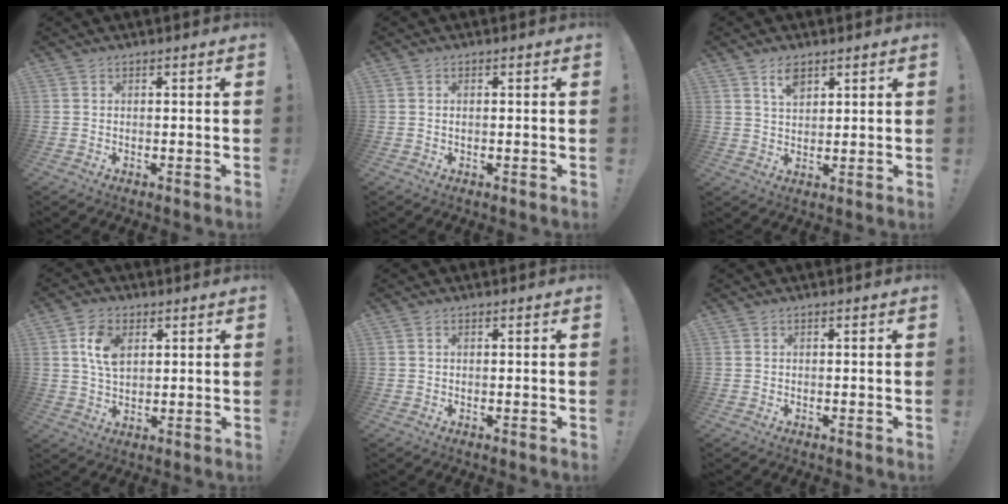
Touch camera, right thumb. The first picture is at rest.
{"total": 0.8, "force": [0.2, 0.4, 0.7], "torque": [-0.013, 0.003, 0.003]}
{"total": 4.8, "force": [2.9, 2.5, 2.9], "torque": [-0.045, -0.011, 0.050]}
{"total": 8.7, "force": [2.8, 5.8, 5.9], "torque": [-0.111, 0.004, 0.053]}
{"total": 0.6, "force": [0.3, 0.3, 0.5], "torque": [-0.005, 0.000, 0.003]}
{"total": 0.0}